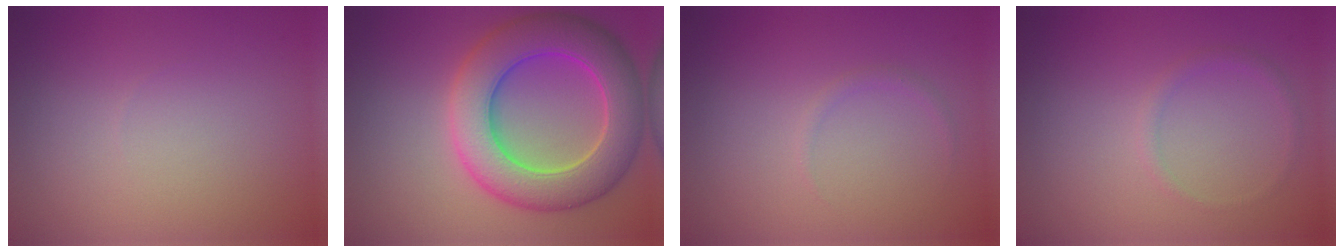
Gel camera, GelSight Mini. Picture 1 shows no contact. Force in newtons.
{"total": 8.8, "press": 8.8, "slide": 0.3}
{"total": 0.6, "press": 0.6, "slide": 0.1}
{"total": 0.9, "press": 0.9, "slide": 0.1}